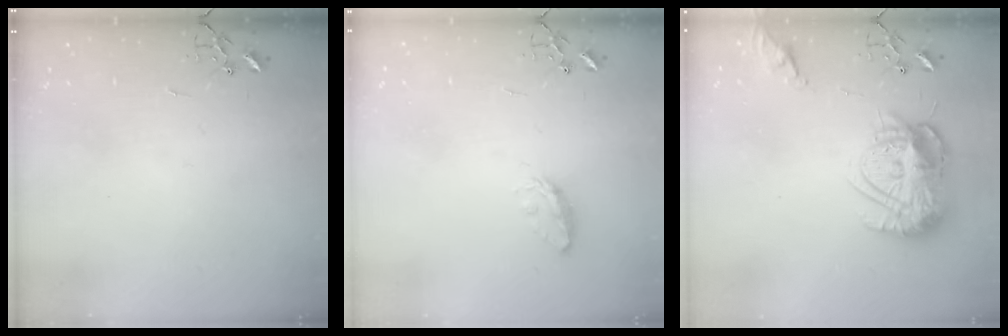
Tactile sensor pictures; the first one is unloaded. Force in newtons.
{"total": 5.9, "press": 5.8, "slide": 0.7}
{"total": 17.2, "press": 17.1, "slide": 1.8}